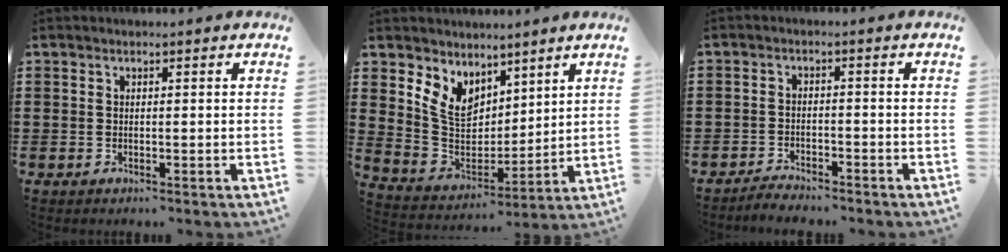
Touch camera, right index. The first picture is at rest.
{"total": 7.6, "force": [5.0, 5.4, 2.2], "torque": [-0.087, -0.025, 0.098]}
{"total": 2.5, "force": [-2.5, 0.2, -0.1], "torque": [-0.006, 0.003, -0.054]}